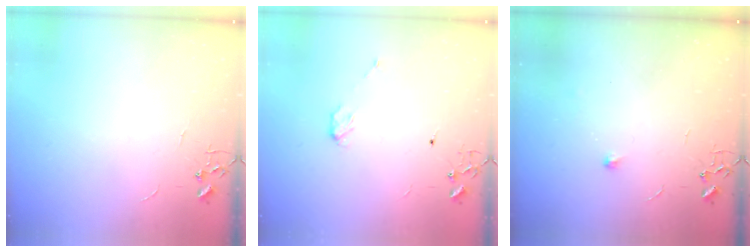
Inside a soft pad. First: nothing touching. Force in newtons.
{"total": 3.8, "press": 3.8, "slide": 0.4}
{"total": 5.4, "press": 5.3, "slide": 1.0}